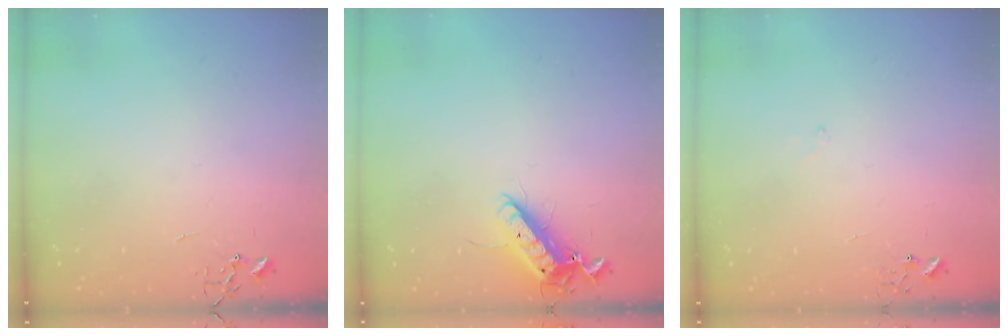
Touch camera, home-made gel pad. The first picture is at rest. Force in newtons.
{"total": 12.5, "press": 12.4, "slide": 1.6}
{"total": 5.8, "press": 5.8, "slide": 0.7}